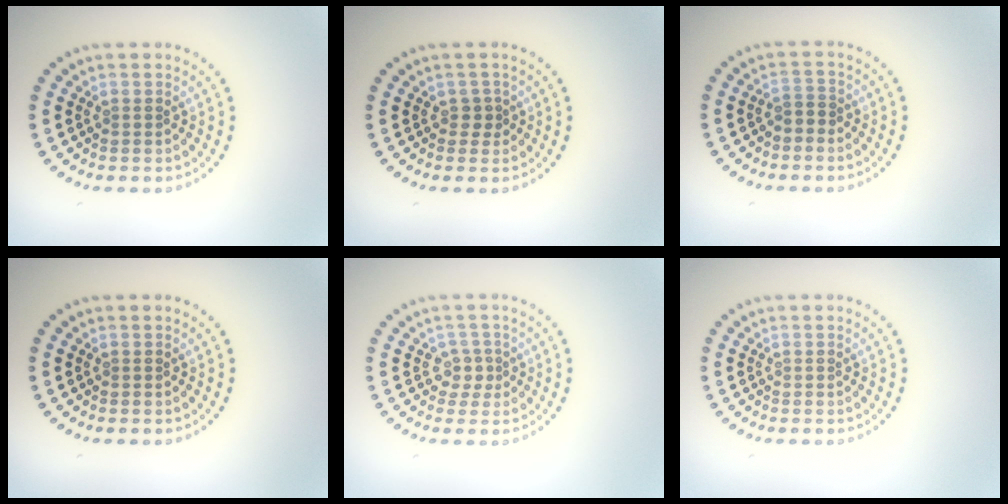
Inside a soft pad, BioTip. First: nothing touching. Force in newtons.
{"total": 1.1, "press": 0.8, "slide": 0.7}
{"total": 1.4, "press": 1.1, "slide": 0.8}
{"total": 0.0}
{"total": 1.7, "press": 1.2, "slide": 1.1}
{"total": 0.0}